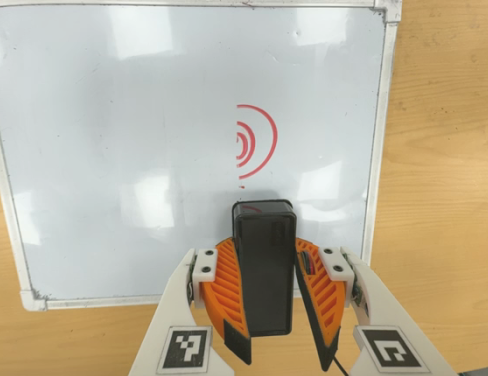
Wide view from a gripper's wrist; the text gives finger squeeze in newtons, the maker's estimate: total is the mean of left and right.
{"total": 9.4, "left": 9.3, "right": 9.6}